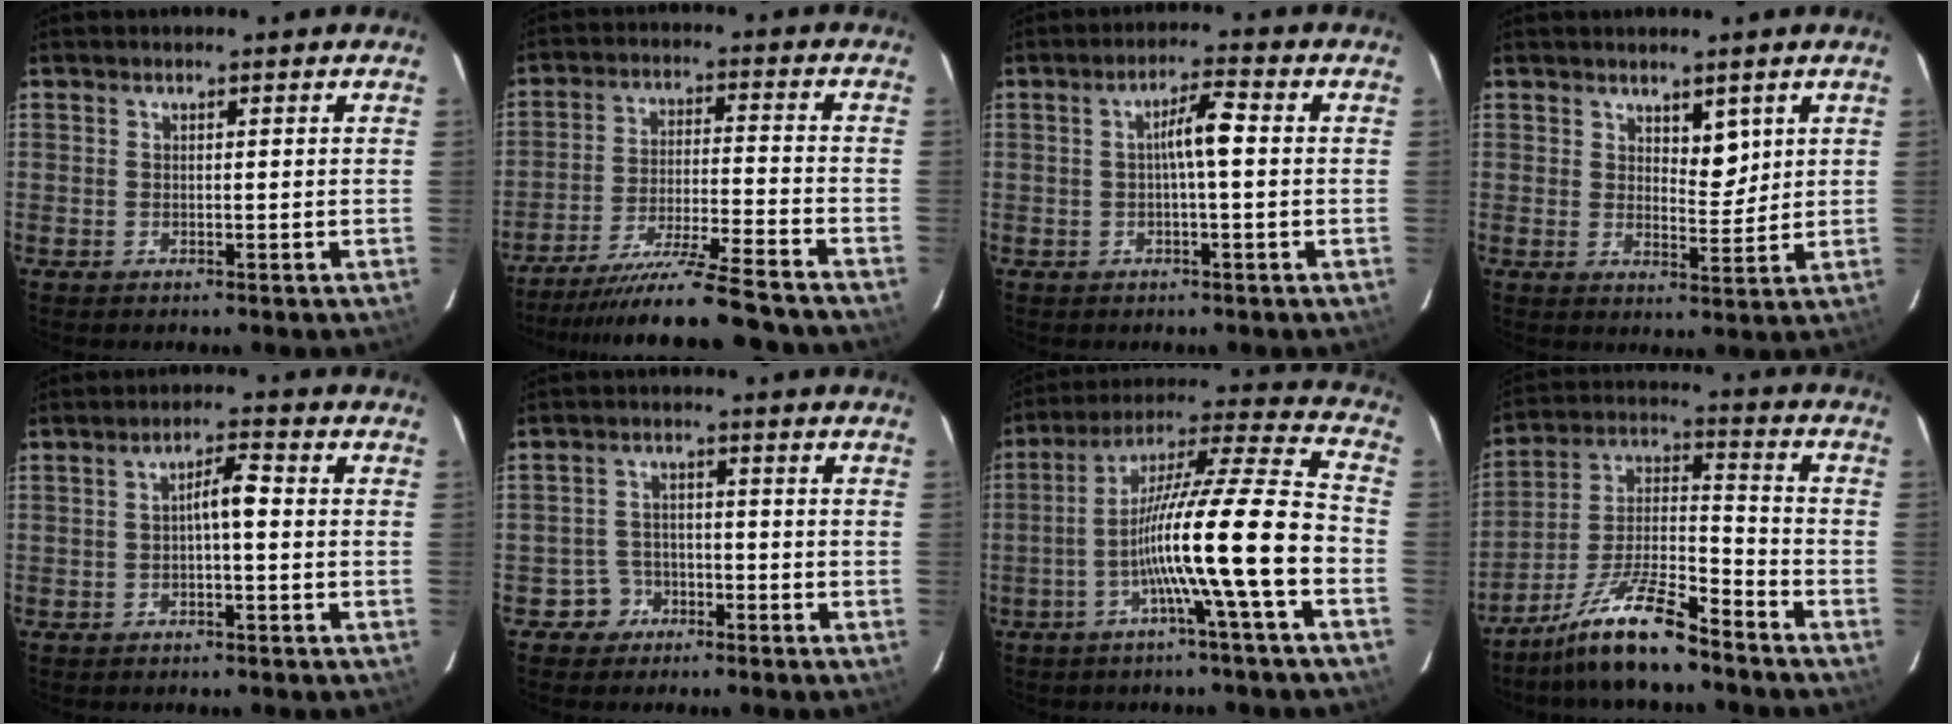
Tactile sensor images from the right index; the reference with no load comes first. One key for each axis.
{"total": 17.9, "fx": -15.7, "fy": -0.5, "fz": 8.5, "tx": -0.140, "ty": -0.032, "tz": -0.253}
{"total": 4.8, "fx": 0.1, "fy": 0.6, "fz": 4.8, "tx": -0.084, "ty": 0.015, "tz": 0.001}
{"total": 4.0, "fx": 2.0, "fy": 1.9, "fz": 2.9, "tx": -0.046, "ty": -0.006, "tz": 0.037}
{"total": 3.9, "fx": -0.2, "fy": 0.8, "fz": 3.8, "tx": -0.066, "ty": 0.016, "tz": -0.003}
{"total": 3.9, "fx": -2.3, "fy": 3.2, "fz": 0.0, "tx": 0.004, "ty": 0.014, "tz": -0.040}
{"total": 15.8, "fx": -4.9, "fy": -1.3, "fz": 14.9, "tx": -0.256, "ty": 0.020, "tz": -0.091}
{"total": 13.5, "fx": -10.5, "fy": 1.8, "fz": 8.4, "tx": -0.168, "ty": 0.000, "tz": -0.190}